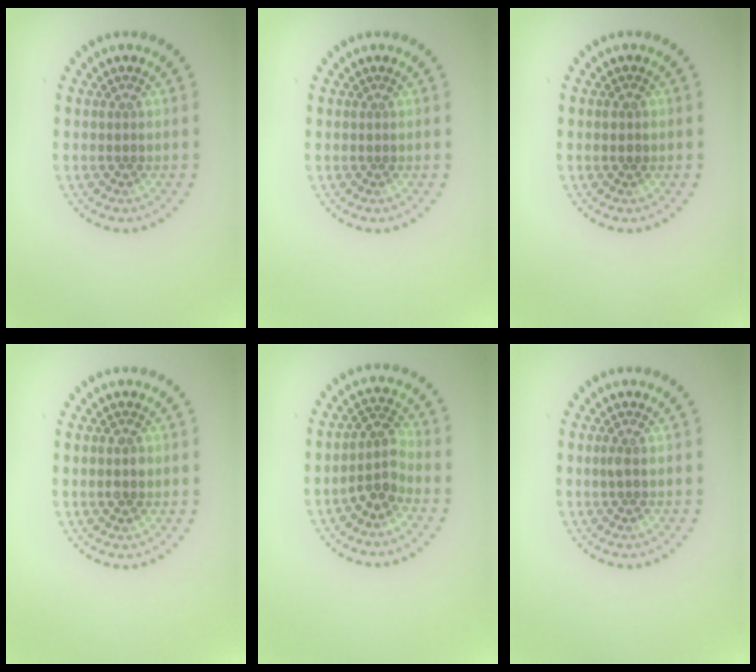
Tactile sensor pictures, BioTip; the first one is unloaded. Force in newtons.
{"total": 0.0}
{"total": 1.0, "press": 1.0, "slide": 0.1}
{"total": 1.0, "press": 1.0, "slide": 0.2}
{"total": 2.7, "press": 2.1, "slide": 1.7}
{"total": 0.6, "press": 0.5, "slide": 0.2}